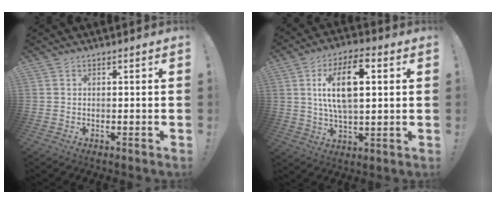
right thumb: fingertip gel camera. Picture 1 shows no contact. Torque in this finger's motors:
{"motor_torque": [0.44, 1.29, 0.44, -0.44, 0.26]}